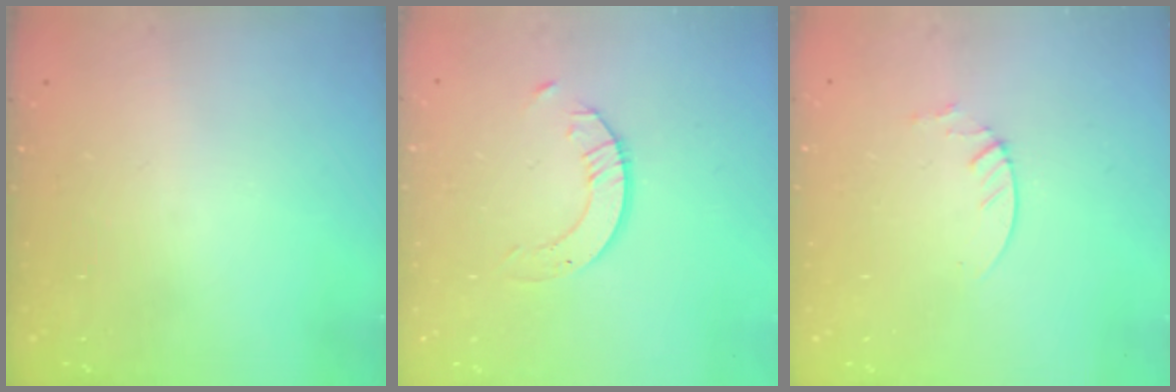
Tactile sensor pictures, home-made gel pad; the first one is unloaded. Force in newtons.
{"total": 2.0, "press": 2.0, "slide": 0.2}
{"total": 1.9, "press": 1.9, "slide": 0.2}